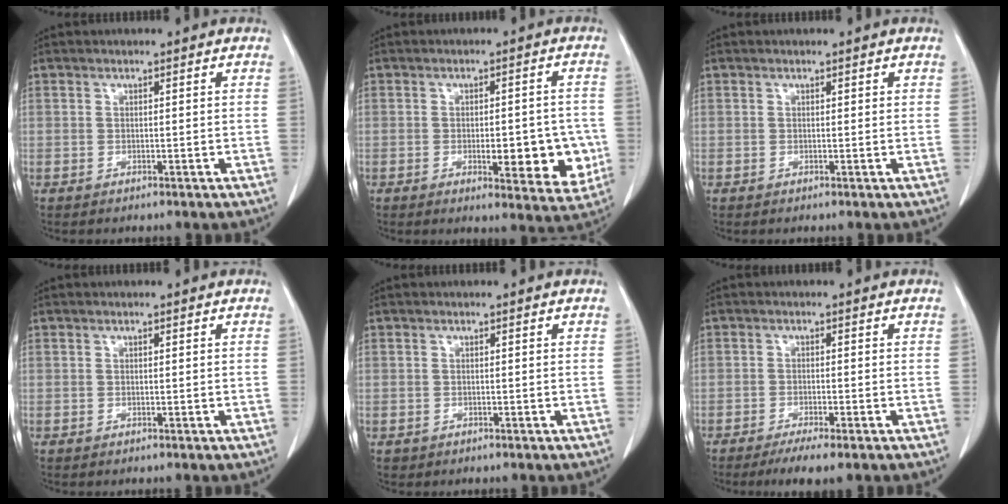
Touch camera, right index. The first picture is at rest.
{"total": 9.4, "force": [-2.1, 3.4, 8.6], "torque": [-0.096, -0.001, -0.018]}
{"total": 0.0}
{"total": 0.0}
{"total": 0.6, "force": [-0.2, 0.6, 0.0], "torque": [0.001, 0.006, -0.005]}
{"total": 4.7, "force": [-3.3, 0.4, 3.3], "torque": [-0.051, -0.011, -0.051]}